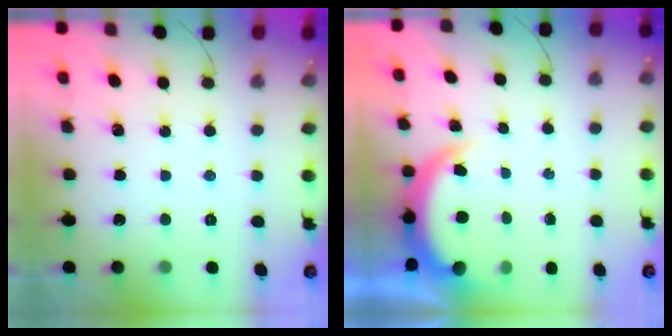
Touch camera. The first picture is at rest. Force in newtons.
{"total": 4.5, "press": 4.5, "slide": 0.3}